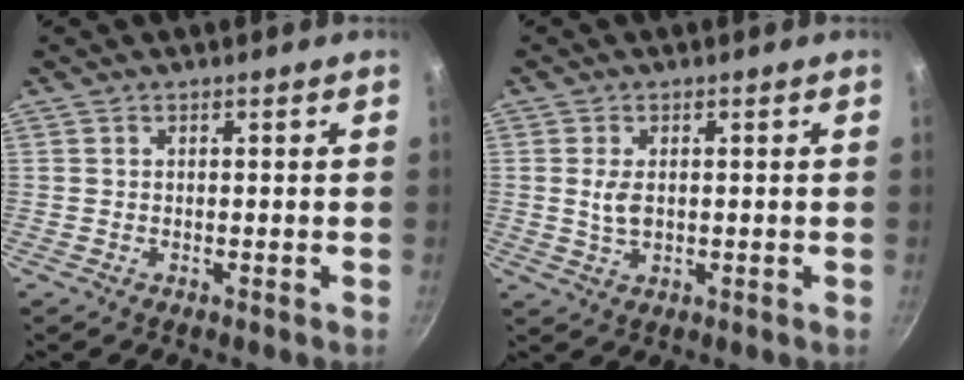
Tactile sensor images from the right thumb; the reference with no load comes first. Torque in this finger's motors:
{"motor_torque": [-0.28, 0.10, 0.17, 0.18, 0.07]}